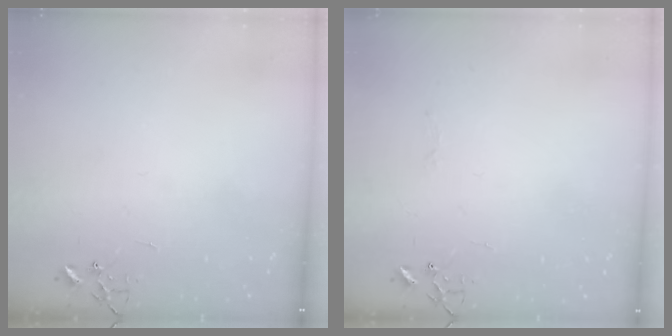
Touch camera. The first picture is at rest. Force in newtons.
{"total": 2.5, "press": 2.5, "slide": 0.4}